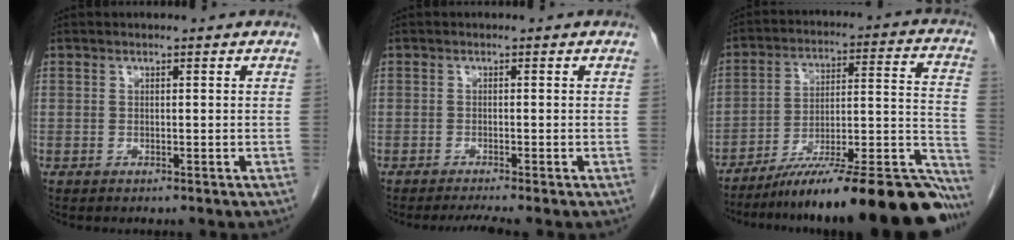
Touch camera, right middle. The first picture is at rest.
{"total": 2.5, "force": [-2.1, -0.7, 1.2], "torque": [-0.025, -0.009, -0.037]}
{"total": 26.4, "force": [-22.6, 1.1, 13.7], "torque": [-0.106, 0.015, -0.331]}